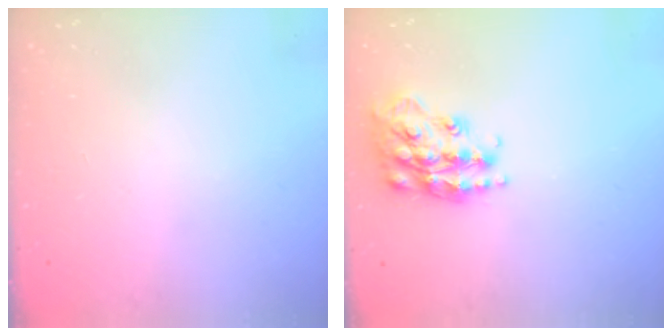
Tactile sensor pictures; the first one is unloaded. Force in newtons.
{"total": 18.2, "press": 18.2, "slide": 1.2}